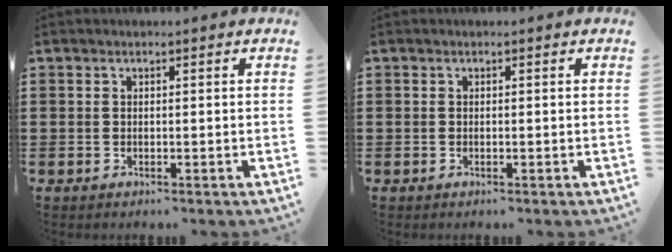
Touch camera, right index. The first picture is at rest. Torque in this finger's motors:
{"motor_torque": [0.38, 1.08, 0.00, 0.01]}